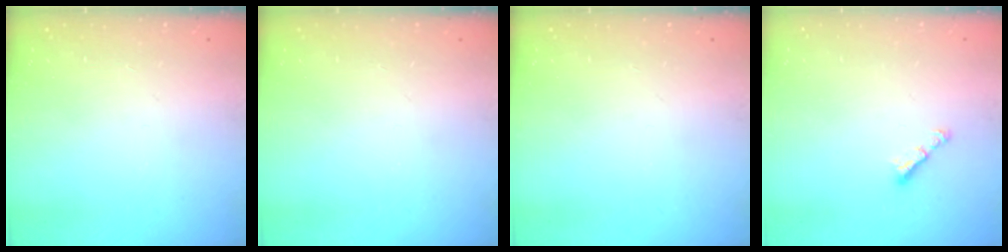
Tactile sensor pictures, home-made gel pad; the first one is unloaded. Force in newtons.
{"total": 0.0}
{"total": 0.0}
{"total": 3.1, "press": 3.1, "slide": 0.1}